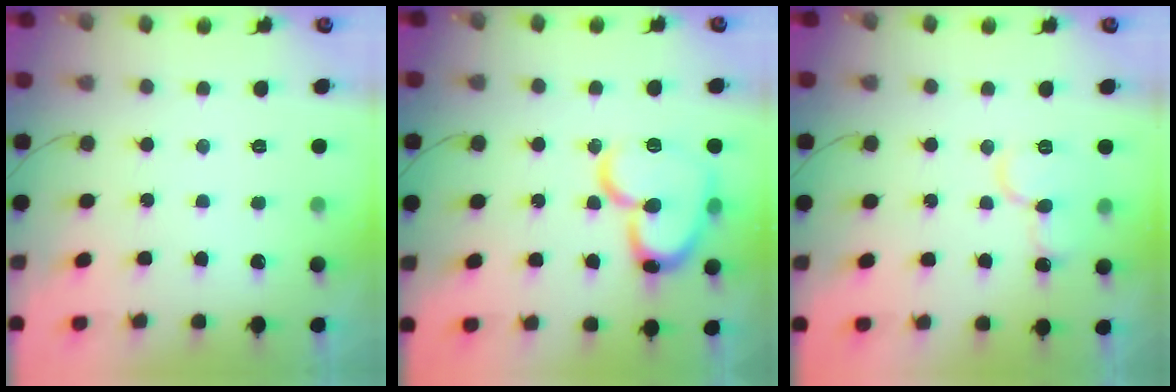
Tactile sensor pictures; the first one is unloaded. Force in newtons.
{"total": 18.4, "press": 18.4, "slide": 1.6}
{"total": 10.2, "press": 10.1, "slide": 1.4}